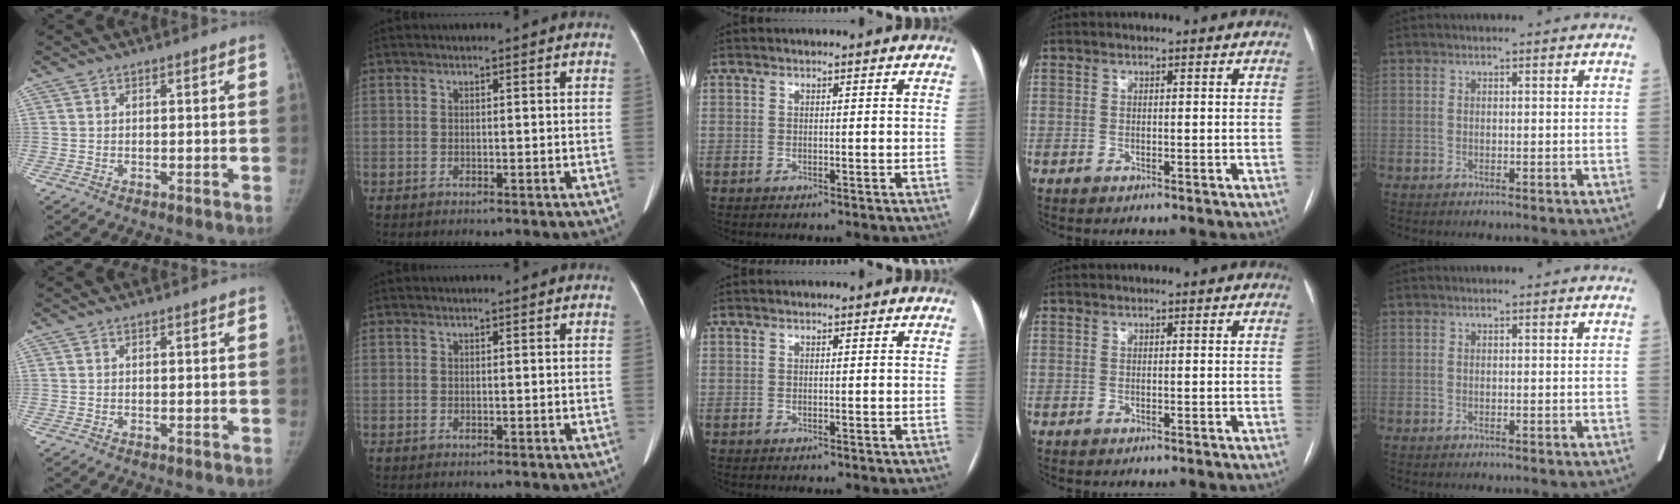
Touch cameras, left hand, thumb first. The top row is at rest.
{}